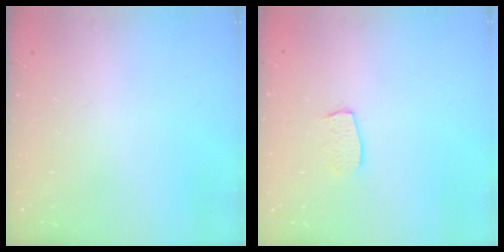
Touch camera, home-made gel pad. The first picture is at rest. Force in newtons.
{"total": 5.9, "press": 5.9, "slide": 0.3}